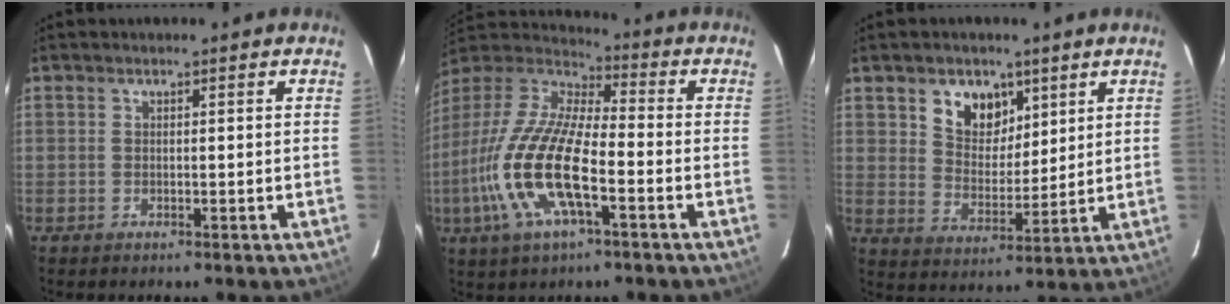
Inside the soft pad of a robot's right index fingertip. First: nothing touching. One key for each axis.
{"total": 19.4, "fx": -6.3, "fy": 6.2, "fz": 17.3, "tx": -0.358, "ty": -0.019, "tz": -0.130}
{"total": 8.7, "fx": 4.7, "fy": 6.2, "fz": 4.0, "tx": -0.064, "ty": 0.003, "tz": 0.089}